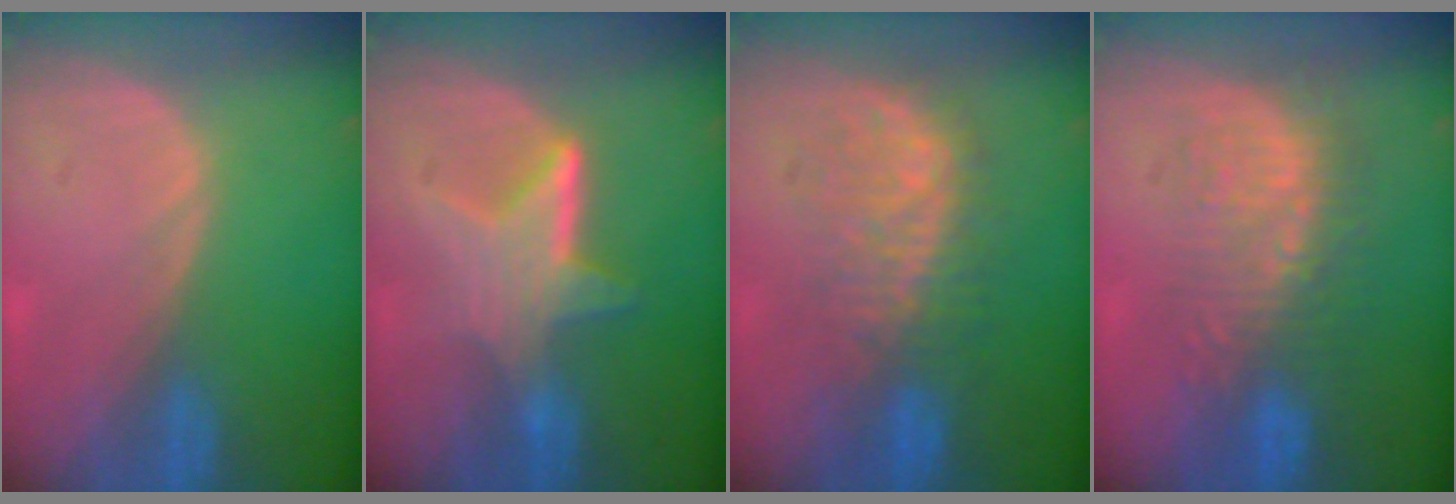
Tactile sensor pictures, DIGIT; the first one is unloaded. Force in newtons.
{"total": 6.7, "press": 6.1, "slide": 2.8}
{"total": 8.5, "press": 8.4, "slide": 0.9}
{"total": 8.8, "press": 8.4, "slide": 2.5}